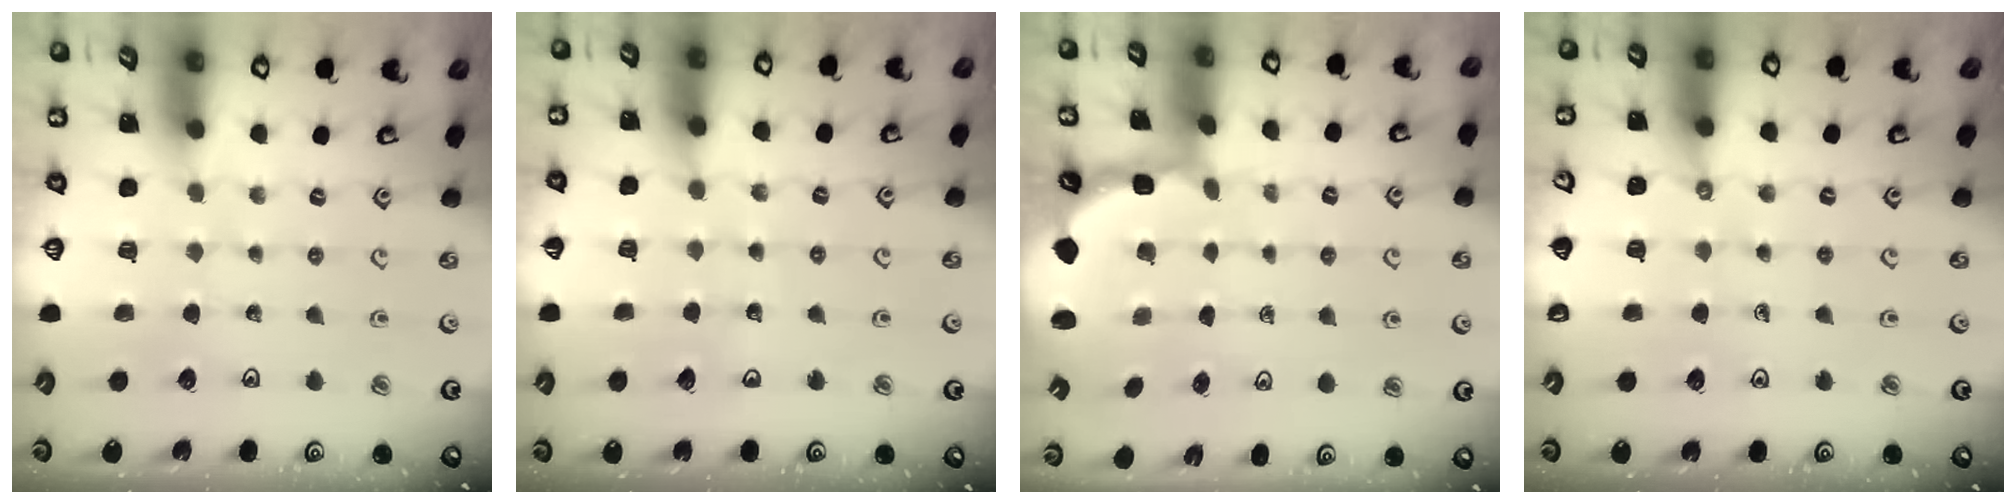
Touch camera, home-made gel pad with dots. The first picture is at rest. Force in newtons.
{"total": 3.4, "press": 3.4, "slide": 0.3}
{"total": 2.7, "press": 2.0, "slide": 1.7}
{"total": 2.7, "press": 2.7, "slide": 0.5}